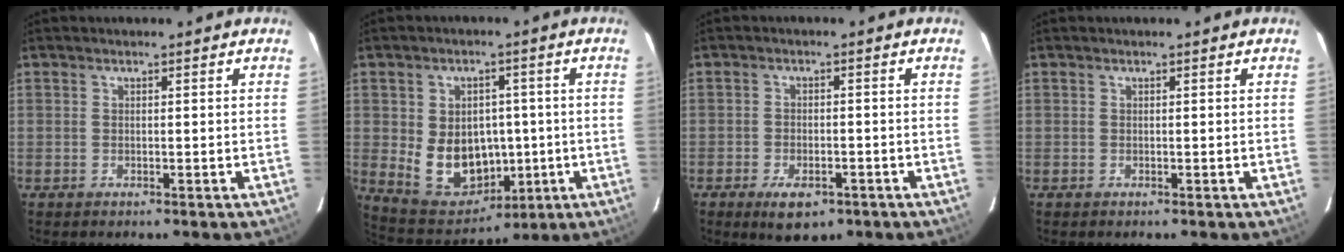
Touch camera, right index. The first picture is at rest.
{"total": 13.0, "force": [-1.1, 10.5, 7.6], "torque": [-0.162, 0.002, 0.012]}
{"total": 6.6, "force": [-3.9, 3.3, 4.2], "torque": [-0.086, -0.012, -0.058]}
{"total": 0.0}